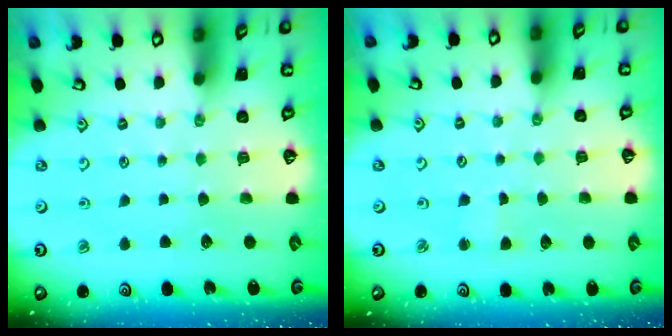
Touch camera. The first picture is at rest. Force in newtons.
{"total": 1.7, "press": 1.7, "slide": 0.1}